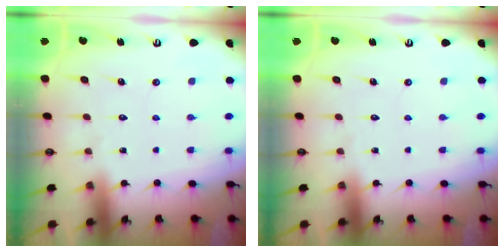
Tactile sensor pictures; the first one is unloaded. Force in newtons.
{"total": 0.0}